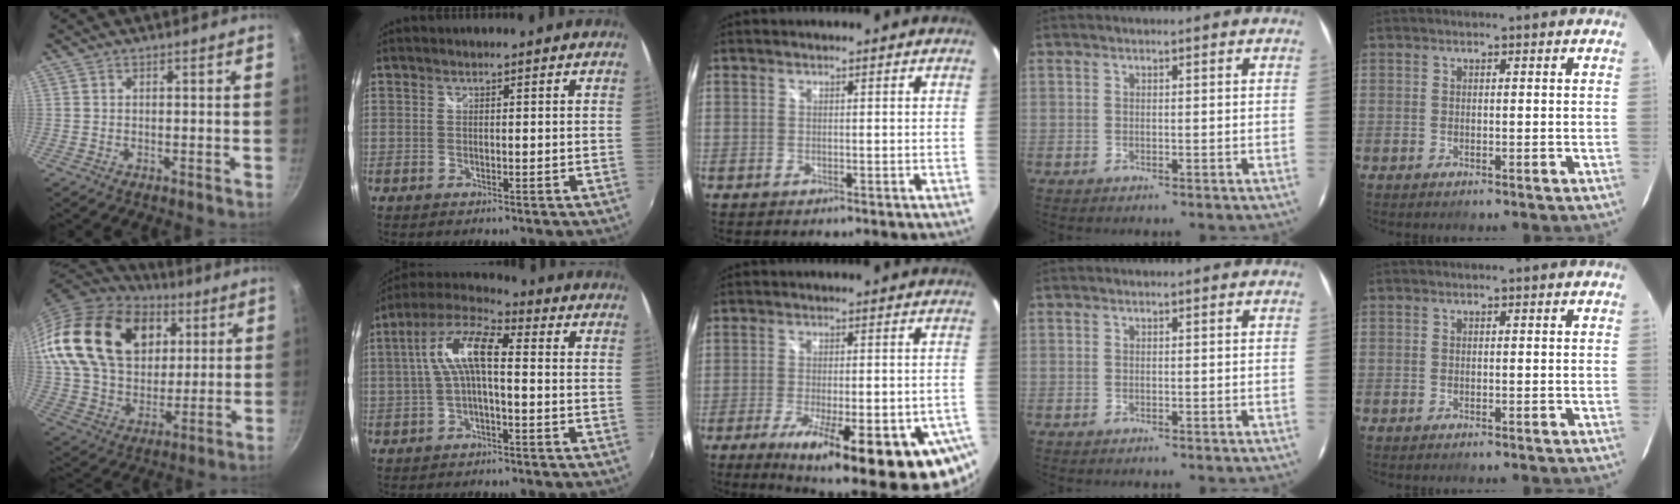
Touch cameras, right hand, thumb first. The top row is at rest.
{"thumb": {"total": 27.9, "force": [10.5, 19.3, 17.2], "torque": [-0.296, -0.009, 0.191]}, "index": {"total": 9.8, "force": [0.0, 3.1, 9.3], "torque": [-0.191, 0.025, -0.003]}, "middle": {"total": 21.3, "force": [-12.3, 4.4, 16.8], "torque": [-0.254, -0.067, -0.171]}}